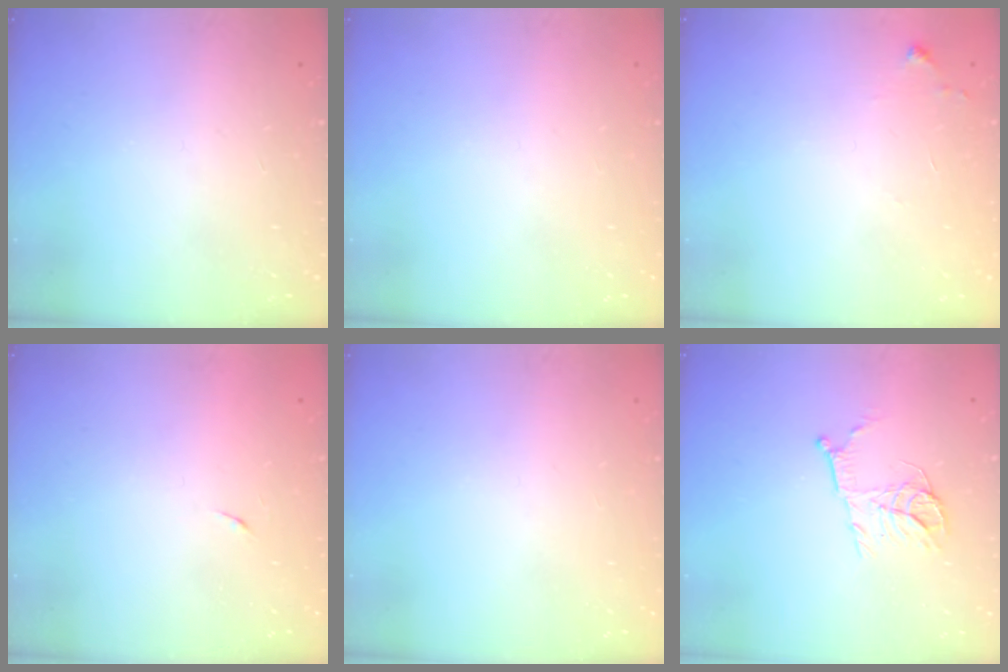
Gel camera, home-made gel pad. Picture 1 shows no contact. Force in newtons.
{"total": 0.0}
{"total": 4.7, "press": 4.7, "slide": 0.6}
{"total": 3.8, "press": 3.7, "slide": 0.8}
{"total": 0.0}
{"total": 10.4, "press": 10.4, "slide": 0.6}